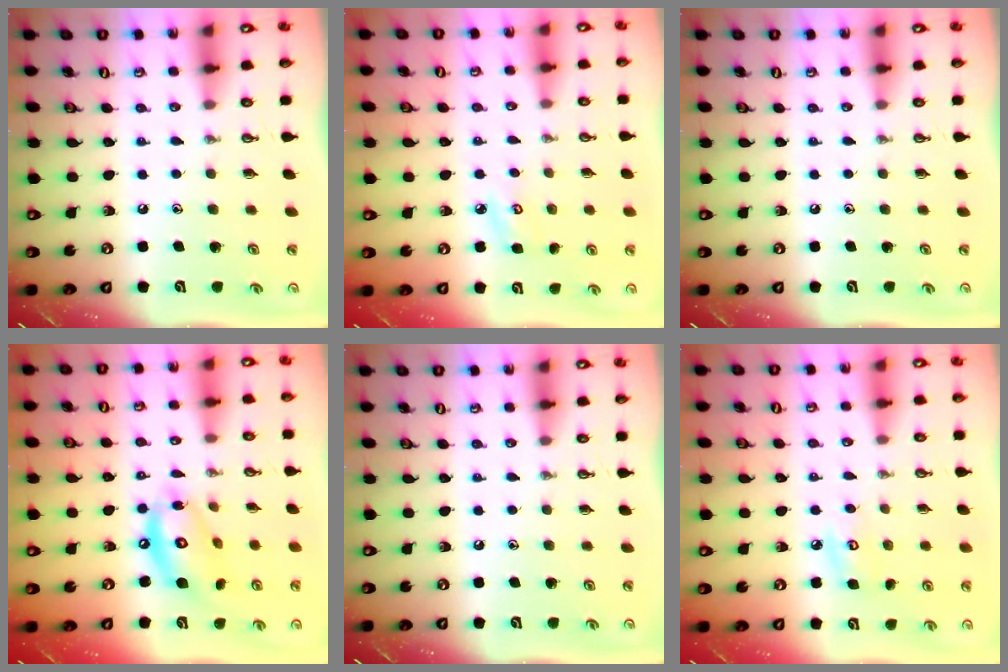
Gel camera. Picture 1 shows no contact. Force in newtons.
{"total": 4.9, "press": 4.8, "slide": 0.6}
{"total": 0.0}
{"total": 13.8, "press": 13.7, "slide": 1.2}
{"total": 0.0}
{"total": 6.3, "press": 6.2, "slide": 0.5}